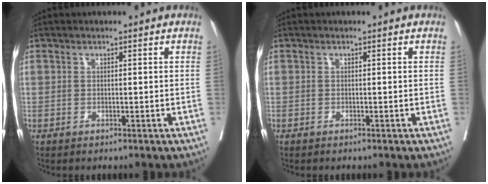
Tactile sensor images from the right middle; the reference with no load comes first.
{"total": 0.0}